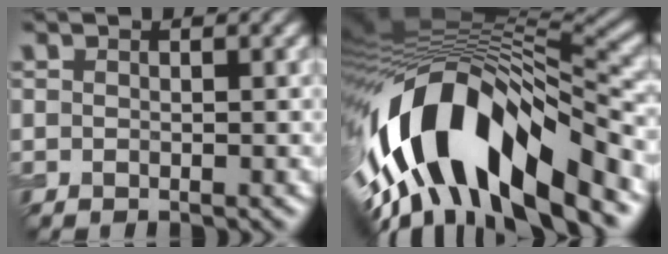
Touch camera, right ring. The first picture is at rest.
{"total": 15.7, "force": [-6.2, 6.5, 12.9], "torque": [-0.234, 0.010, -0.095]}